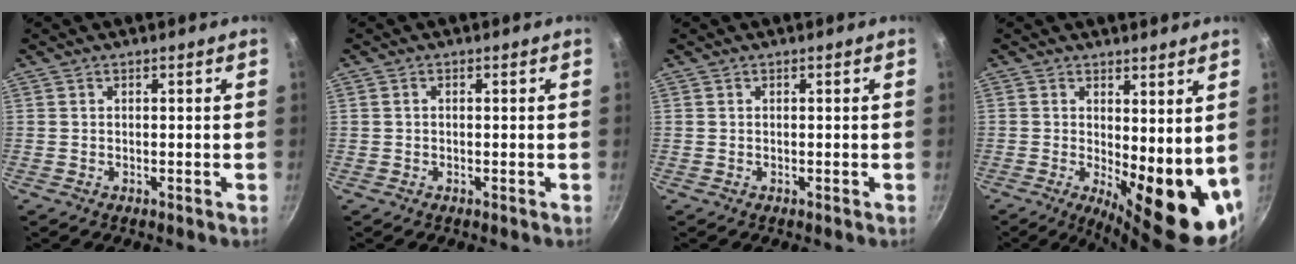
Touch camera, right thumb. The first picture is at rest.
{"total": 0.5, "force": [0.0, 0.4, 0.4], "torque": [-0.008, 0.005, 0.002]}
{"total": 0.0}
{"total": 14.4, "force": [0.5, 5.6, 13.3], "torque": [-0.146, -0.032, 0.020]}